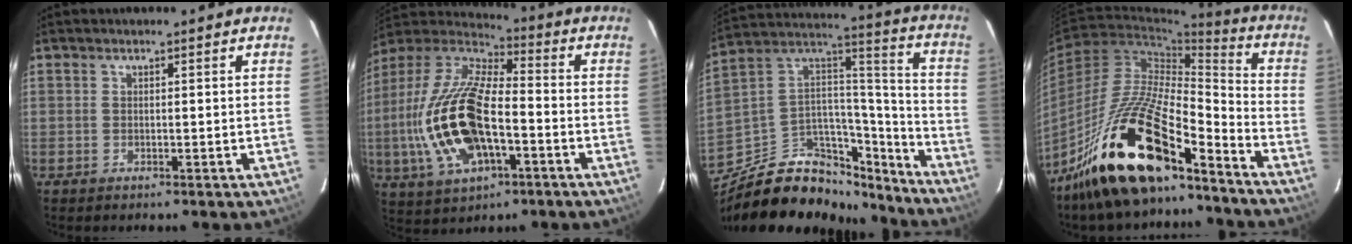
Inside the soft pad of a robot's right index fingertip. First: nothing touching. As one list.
[{"total": 21.7, "force": [-5.0, 9.8, 18.7], "torque": [-0.405, -0.009, -0.091]}, {"total": 25.8, "force": [-19.8, 12.3, 11.0], "torque": [-0.201, 0.065, -0.298]}, {"total": 20.8, "force": [-14.6, 6.2, 13.4], "torque": [-0.256, -0.001, -0.271]}]